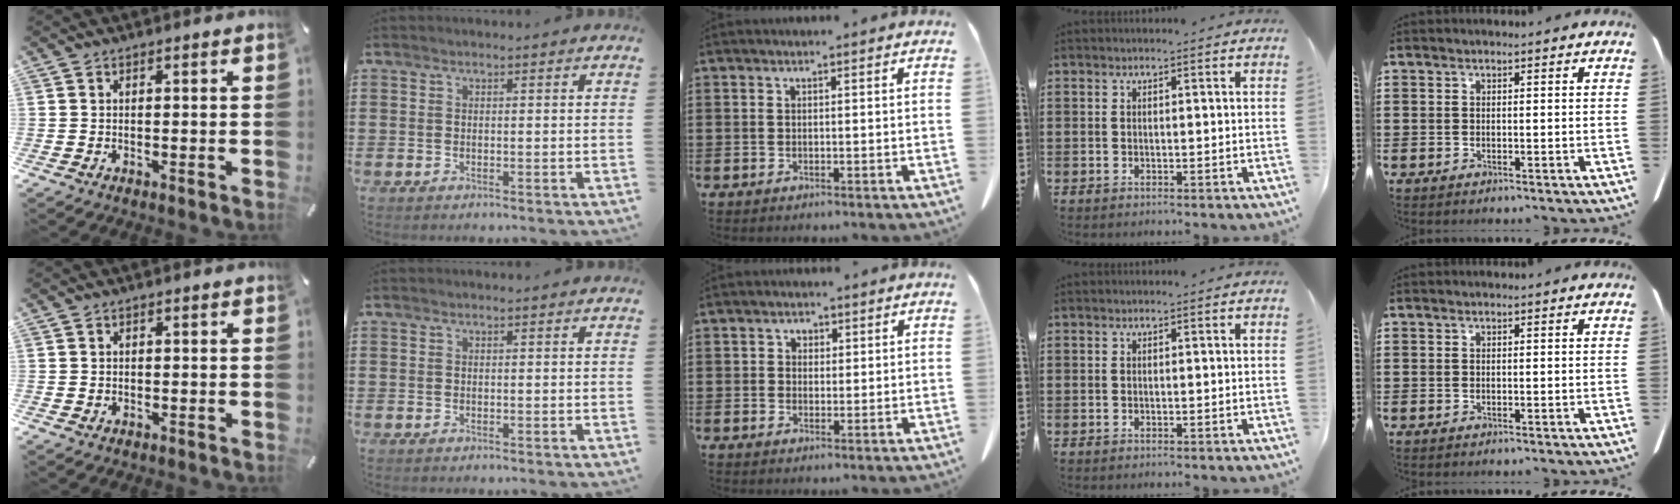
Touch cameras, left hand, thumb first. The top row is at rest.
{"thumb": {"total": 0.8, "force": [0.0, 0.7, 0.2], "torque": [-0.004, 0.005, -0.001]}, "middle": {"total": 1.4, "force": [0.6, 1.2, 0.3], "torque": [-0.011, 0.007, 0.010]}}